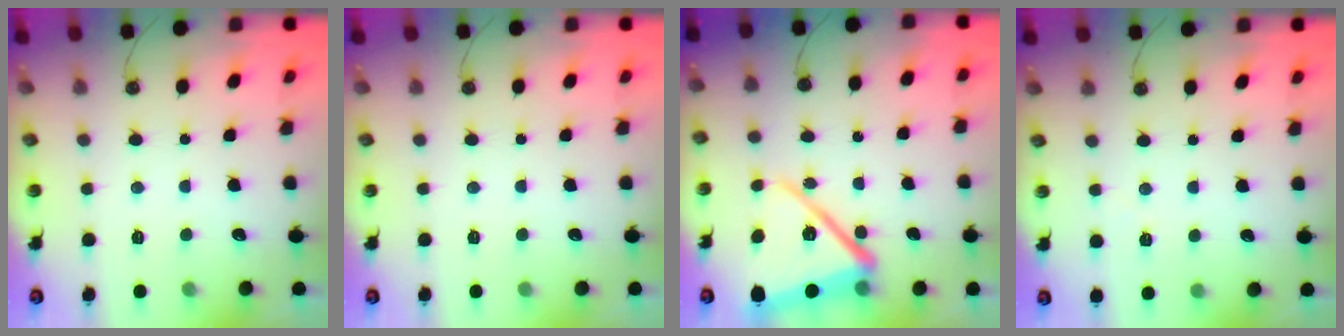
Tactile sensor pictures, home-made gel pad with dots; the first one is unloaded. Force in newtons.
{"total": 0.0}
{"total": 17.4, "press": 16.9, "slide": 4.2}
{"total": 1.6, "press": 1.4, "slide": 0.6}